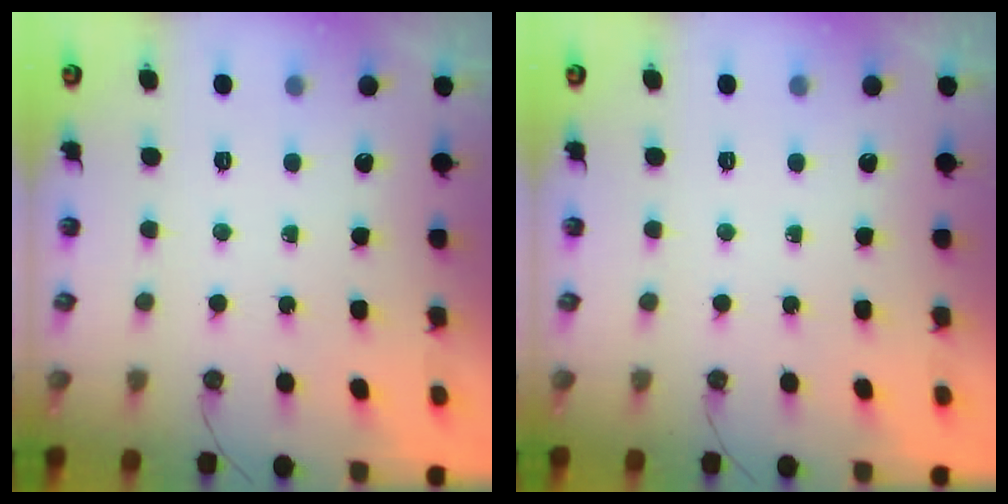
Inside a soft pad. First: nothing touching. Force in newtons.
{"total": 0.0}